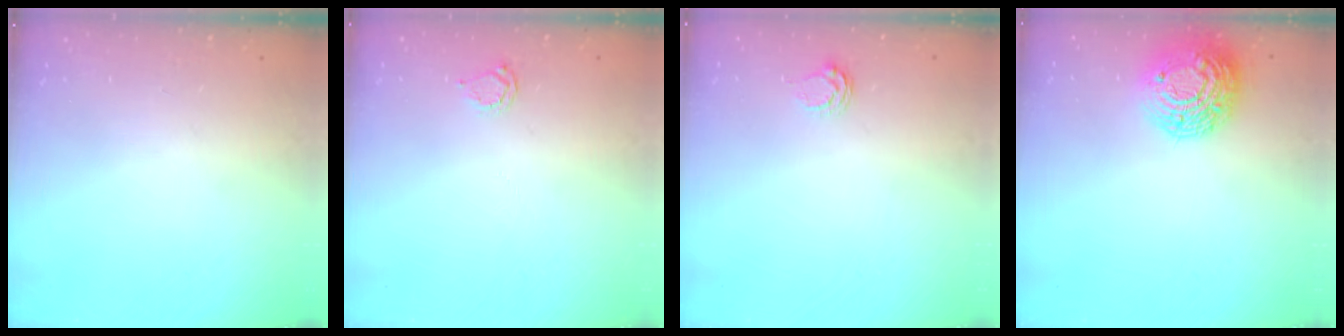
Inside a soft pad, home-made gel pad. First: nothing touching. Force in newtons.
{"total": 2.4, "press": 2.4, "slide": 0.2}
{"total": 3.6, "press": 3.5, "slide": 0.5}
{"total": 15.1, "press": 15.0, "slide": 1.0}